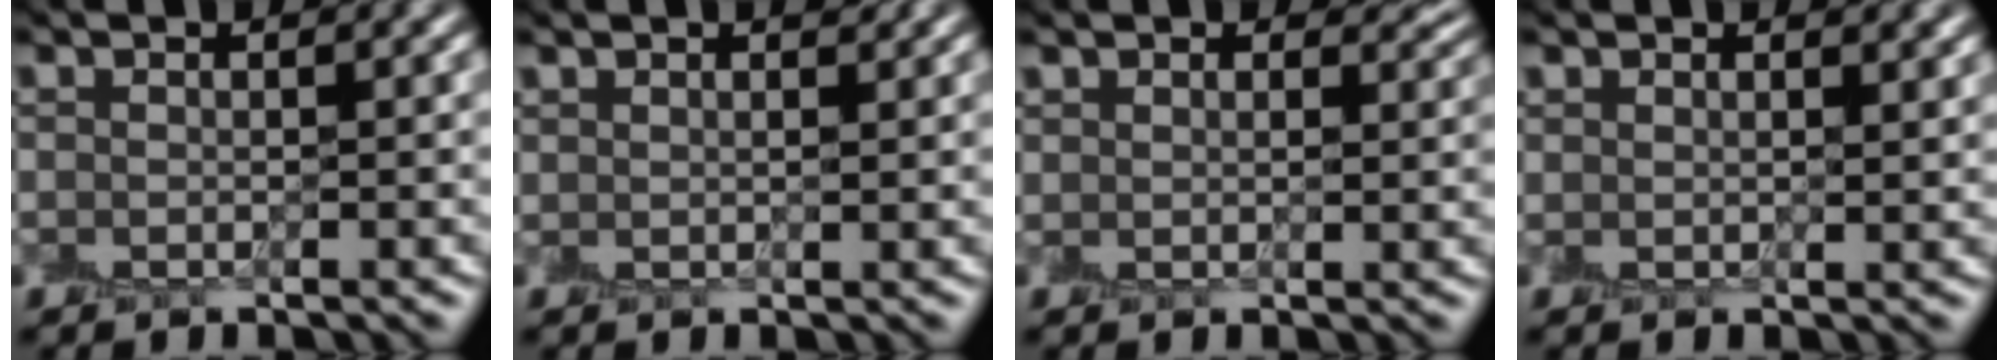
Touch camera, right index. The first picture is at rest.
{"total": 1.4, "force": [1.2, 0.3, 0.6], "torque": [-0.001, -0.003, 0.017]}
{"total": 2.3, "force": [1.9, 0.9, 1.0], "torque": [-0.015, 0.002, 0.031]}
{"total": 2.0, "force": [1.7, 0.7, 0.9], "torque": [0.004, 0.001, 0.015]}